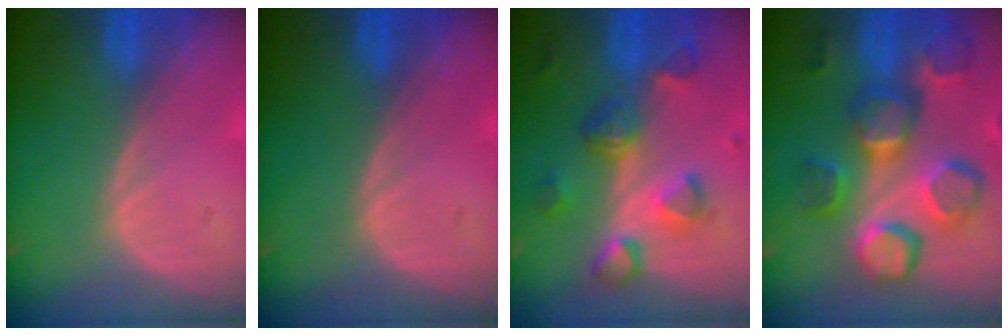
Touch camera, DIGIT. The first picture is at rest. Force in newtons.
{"total": 0.0}
{"total": 8.0, "press": 7.3, "slide": 3.1}
{"total": 12.4, "press": 11.1, "slide": 5.6}